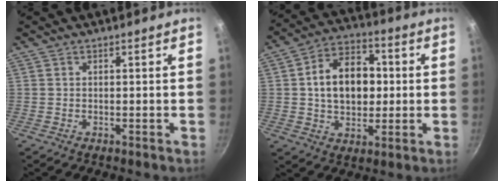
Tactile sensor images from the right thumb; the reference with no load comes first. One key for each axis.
{"total": 14.4, "fx": 1.0, "fy": 10.3, "fz": 10.1, "tx": -0.128, "ty": 0.019, "tz": 0.009}